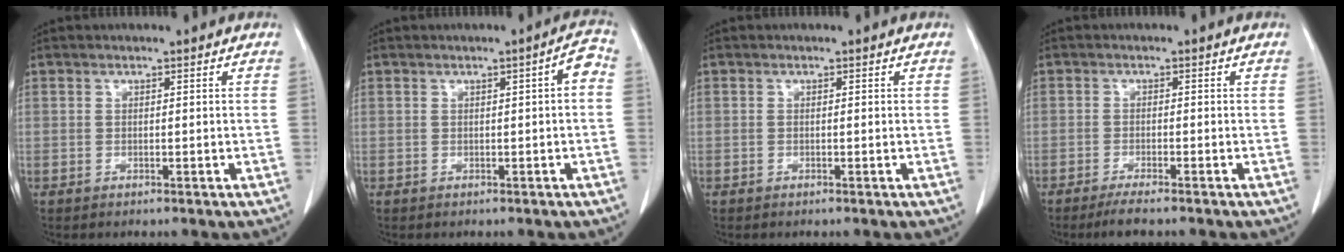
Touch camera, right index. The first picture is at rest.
{"total": 2.6, "force": [-0.1, 0.4, 2.5], "torque": [-0.025, 0.009, -0.004]}
{"total": 0.0}
{"total": 3.6, "force": [-3.0, 0.1, 2.0], "torque": [-0.034, -0.007, -0.050]}